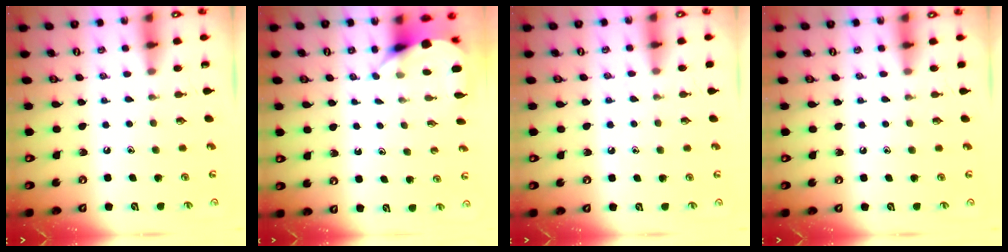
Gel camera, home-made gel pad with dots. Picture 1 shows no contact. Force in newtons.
{"total": 4.0, "press": 4.0, "slide": 0.5}
{"total": 4.4, "press": 4.3, "slide": 0.6}
{"total": 2.4, "press": 2.4, "slide": 0.4}